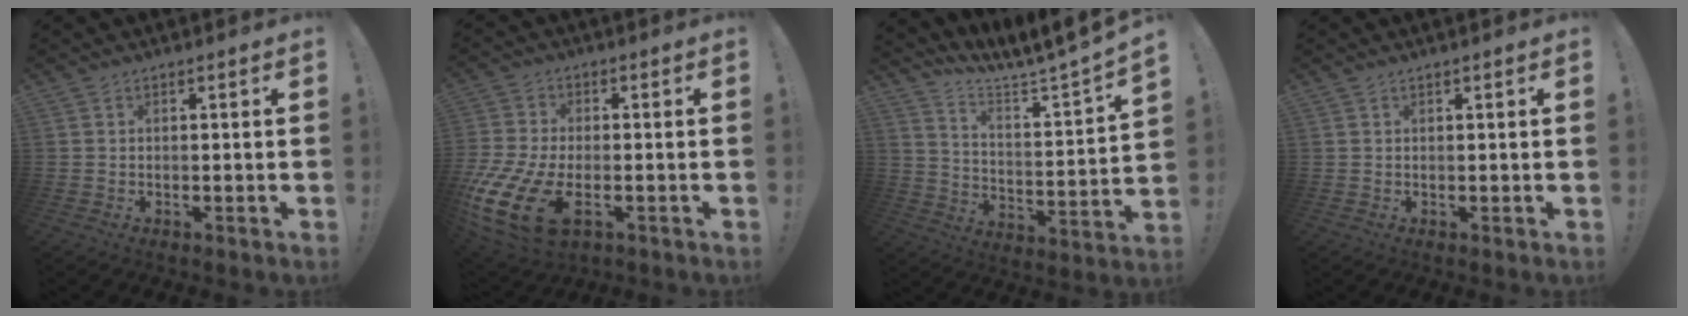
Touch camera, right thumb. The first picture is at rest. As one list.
[{"total": 17.2, "force": [-5.5, 9.9, 13.0], "torque": [-0.276, 0.016, -0.089]}, {"total": 6.6, "force": [5.5, -0.8, 3.6], "torque": [-0.058, -0.076, 0.077]}, {"total": 0.6, "force": [0.5, -0.1, 0.3], "torque": [0.001, -0.002, 0.006]}]